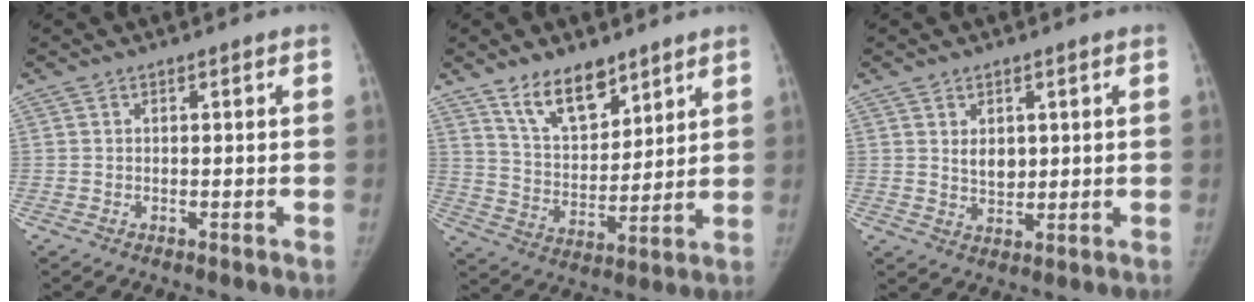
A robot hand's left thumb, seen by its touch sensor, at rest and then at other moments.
{"total": 11.7, "force": [8.3, 5.7, 6.0], "torque": [-0.069, -0.064, 0.154]}
{"total": 3.9, "force": [1.1, 2.8, 2.6], "torque": [-0.024, -0.018, 0.023]}